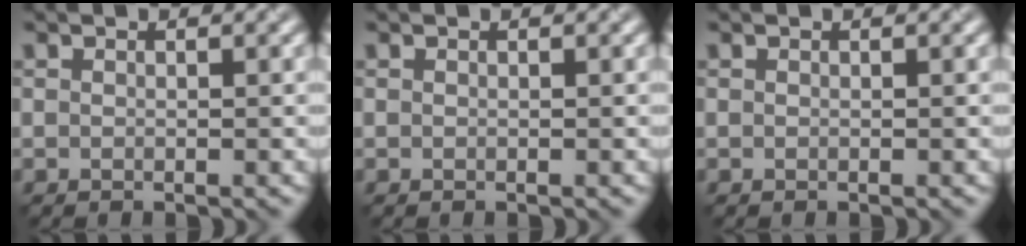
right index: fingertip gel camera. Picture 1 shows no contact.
{"total": 0.0}
{"total": 0.0}